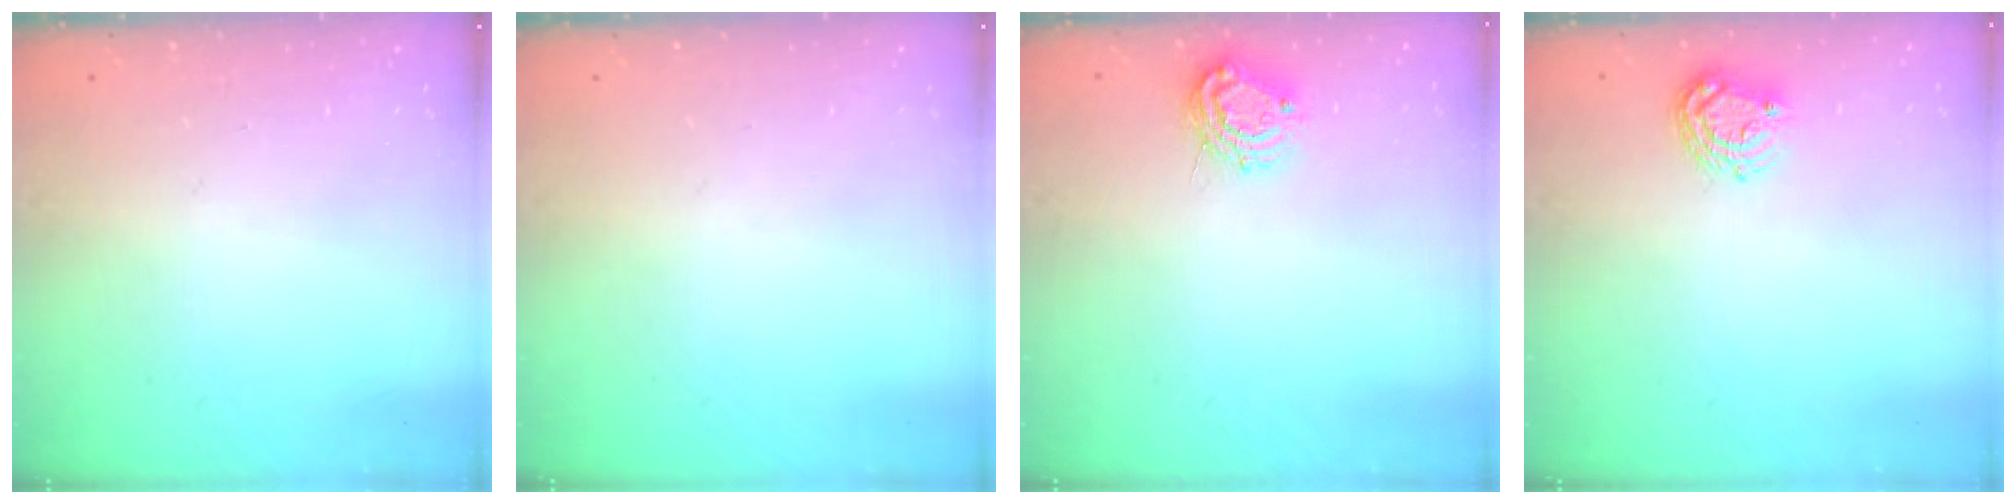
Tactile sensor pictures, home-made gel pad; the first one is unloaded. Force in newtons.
{"total": 0.0}
{"total": 8.8, "press": 8.8, "slide": 0.5}
{"total": 7.5, "press": 7.5, "slide": 0.5}